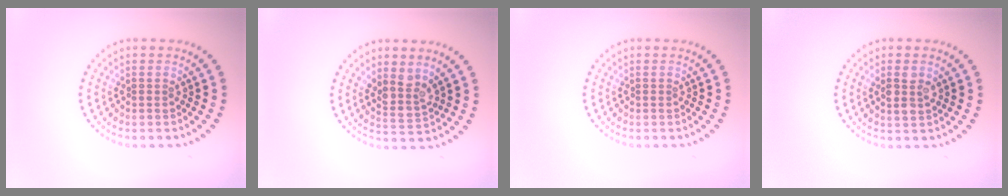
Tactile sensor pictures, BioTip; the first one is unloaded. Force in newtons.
{"total": 2.6, "press": 2.2, "slide": 1.5}
{"total": 0.0}
{"total": 2.2, "press": 2.1, "slide": 0.6}